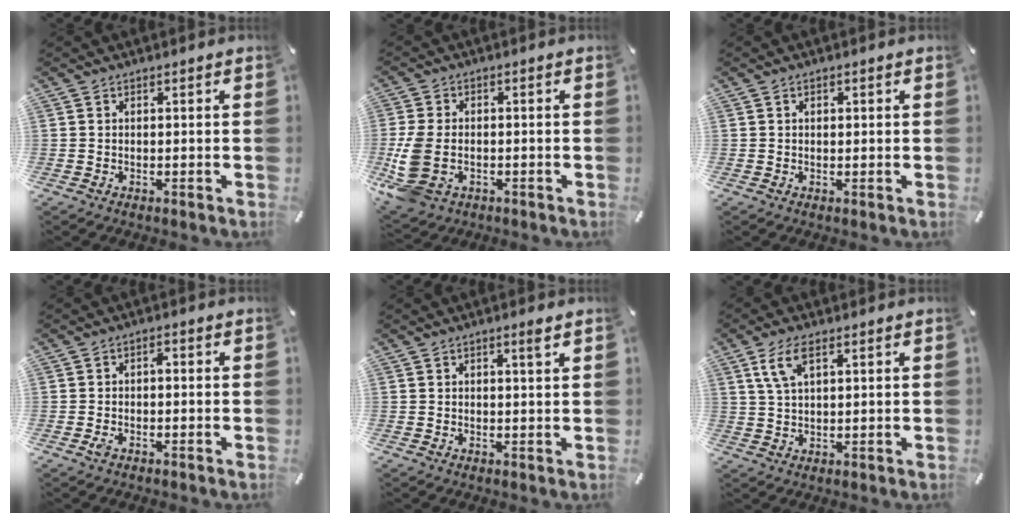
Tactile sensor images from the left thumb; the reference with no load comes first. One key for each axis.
{"total": 9.0, "fx": -1.7, "fy": 6.3, "fz": 6.2, "tx": -0.147, "ty": 0.003, "tz": -0.028}
{"total": 0.9, "fx": 0.4, "fy": 0.6, "fz": 0.6, "tx": -0.013, "ty": 0.003, "tz": 0.006}
{"total": 1.9, "fx": -0.4, "fy": 0.9, "fz": 1.6, "tx": -0.031, "ty": 0.006, "tz": -0.010}
{"total": 1.9, "fx": 1.2, "fy": 0.4, "fz": 1.5, "tx": -0.022, "ty": -0.003, "tz": 0.017}
{"total": 6.3, "fx": 3.2, "fy": 2.7, "fz": 4.7, "tx": -0.109, "ty": 0.001, "tz": 0.057}